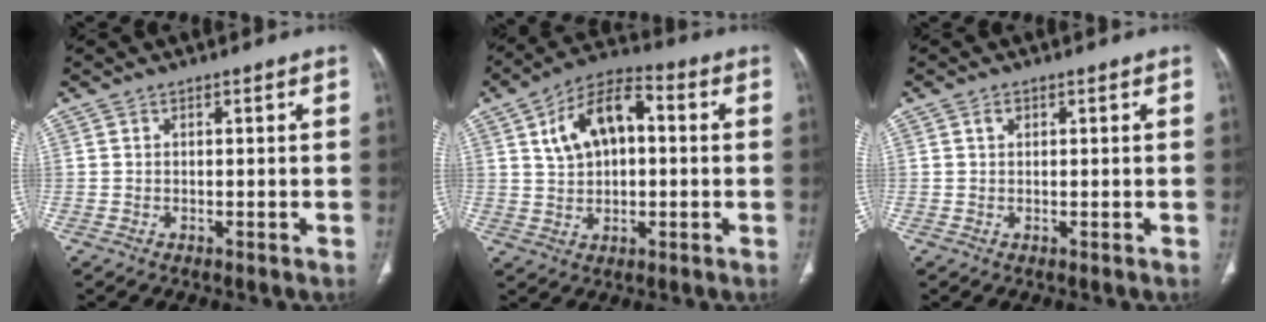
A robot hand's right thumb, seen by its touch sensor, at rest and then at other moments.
{"total": 12.4, "force": [2.6, 7.4, 9.6], "torque": [-0.151, 0.021, 0.036]}
{"total": 1.0, "force": [0.4, 0.7, 0.5], "torque": [-0.010, 0.003, 0.008]}